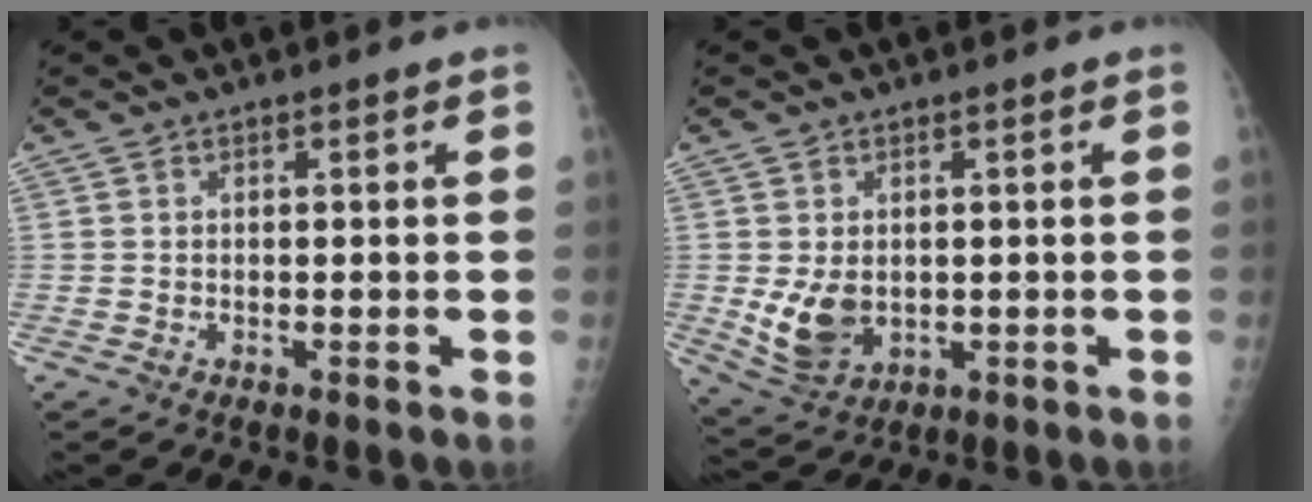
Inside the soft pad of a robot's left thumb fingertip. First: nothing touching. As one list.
[{"total": 7.1, "force": [-0.3, 5.1, 4.9], "torque": [-0.080, -0.012, 0.013]}]